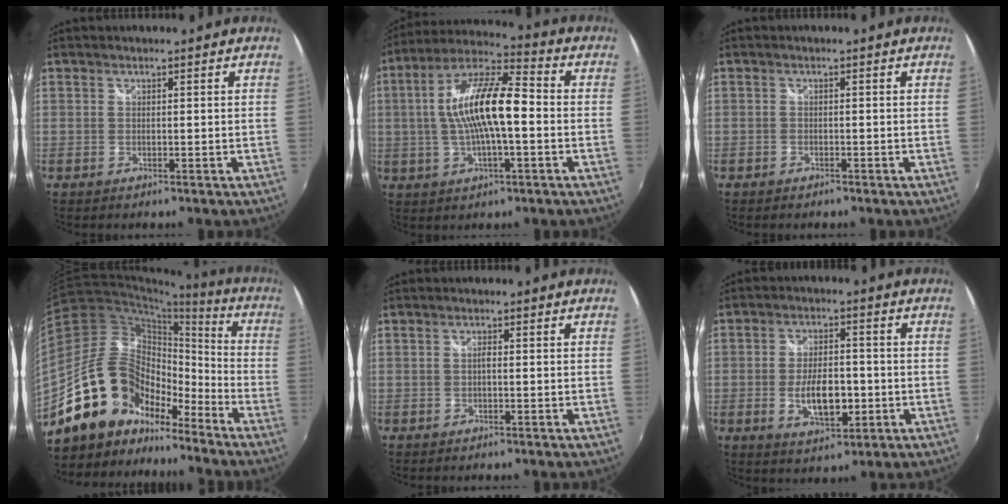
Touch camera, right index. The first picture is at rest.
{"total": 15.1, "force": [-0.5, 4.3, 14.5], "torque": [-0.275, 0.018, -0.016]}
{"total": 1.1, "force": [-0.9, 0.5, 0.2], "torque": [-0.007, -0.001, -0.015]}
{"total": 18.7, "force": [-13.3, 10.7, 7.7], "torque": [-0.151, 0.024, -0.229]}
{"total": 0.7, "force": [-0.2, 0.2, 0.6], "torque": [-0.012, 0.004, -0.006]}
{"total": 8.9, "force": [-2.1, 4.3, 7.4], "torque": [-0.142, -0.005, -0.028]}